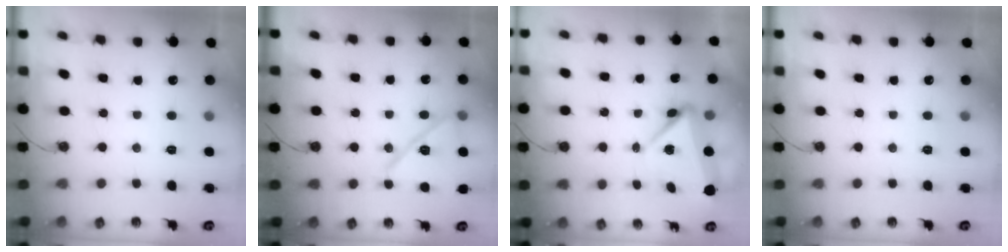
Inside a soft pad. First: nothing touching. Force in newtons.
{"total": 13.9, "press": 13.9, "slide": 0.2}
{"total": 5.6, "press": 5.5, "slide": 1.3}
{"total": 0.0}